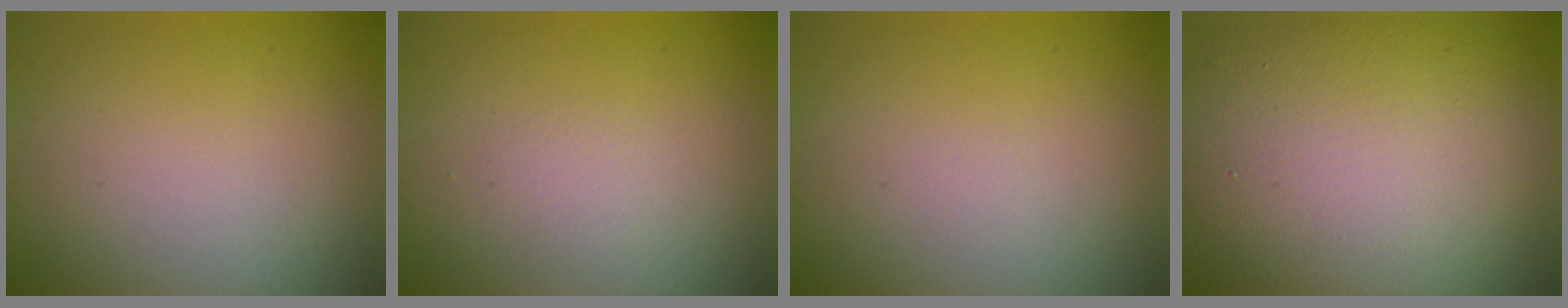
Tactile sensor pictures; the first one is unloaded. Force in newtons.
{"total": 1.0, "press": 0.9, "slide": 0.1}
{"total": 0.0}
{"total": 16.4, "press": 16.4, "slide": 0.7}